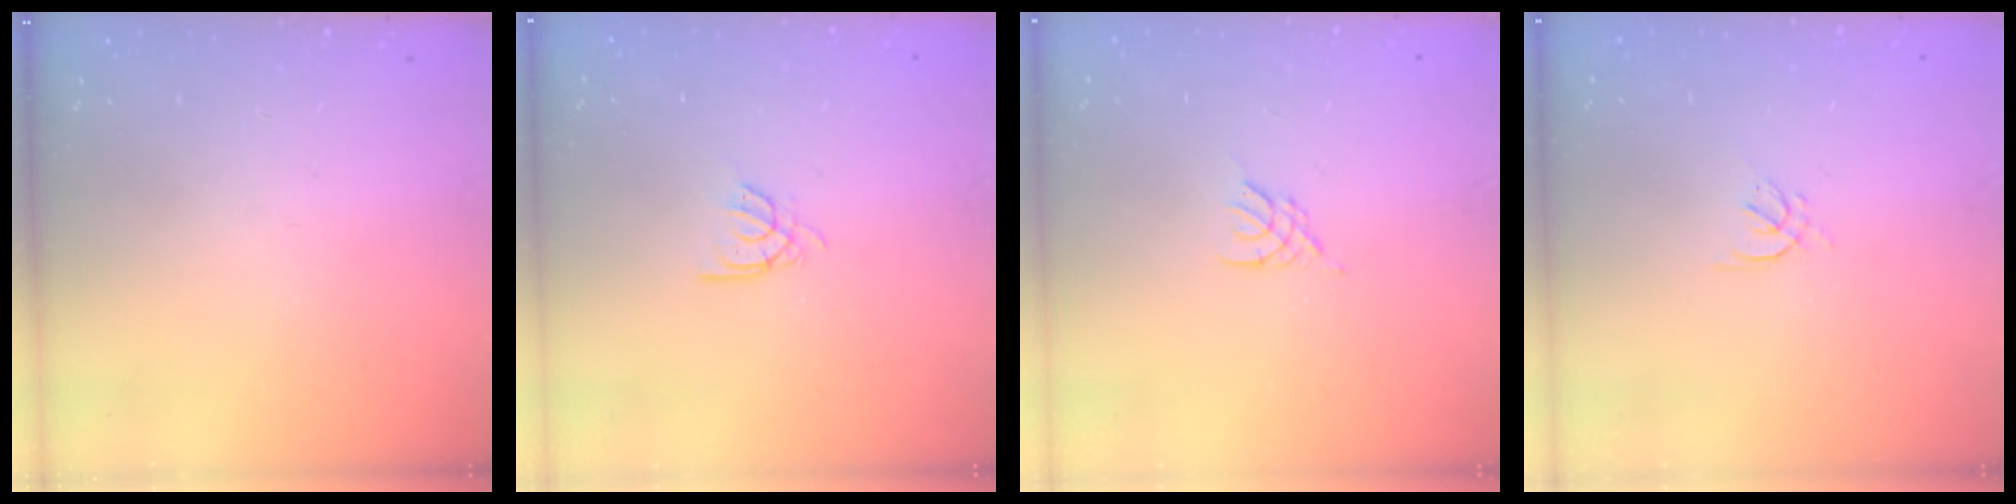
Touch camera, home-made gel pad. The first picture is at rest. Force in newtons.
{"total": 2.4, "press": 2.4, "slide": 0.4}
{"total": 2.4, "press": 2.3, "slide": 0.5}
{"total": 1.5, "press": 1.4, "slide": 0.6}